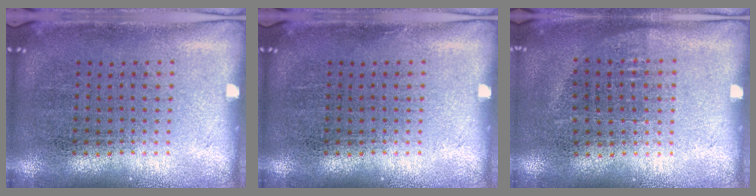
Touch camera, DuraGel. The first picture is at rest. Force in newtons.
{"total": 0.0}
{"total": 0.6, "press": 0.6, "slide": 0.3}